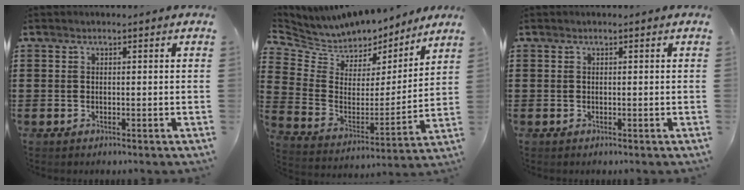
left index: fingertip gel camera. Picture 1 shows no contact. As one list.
[{"total": 6.0, "force": [5.5, 2.5, -0.1], "torque": [-0.039, -0.049, 0.094]}, {"total": 0.0}]